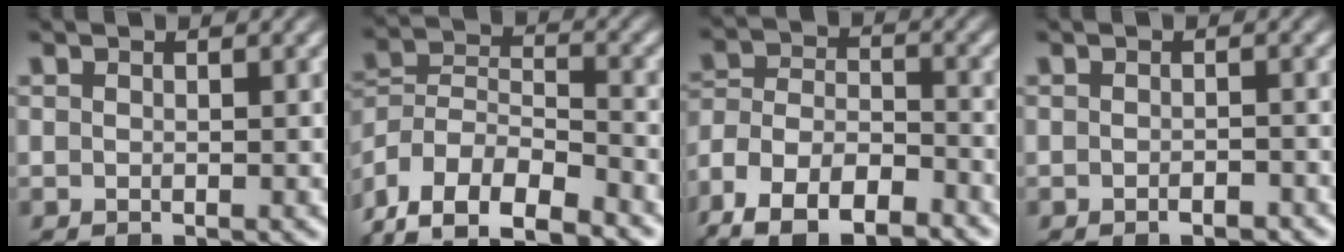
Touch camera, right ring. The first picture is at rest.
{"total": 11.1, "force": [-4.7, 8.6, 5.2], "torque": [-0.129, -0.049, -0.075]}
{"total": 10.3, "force": [-5.1, 7.5, 4.8], "torque": [-0.113, -0.041, -0.077]}
{"total": 1.2, "force": [-1.1, 0.1, 0.4], "torque": [-0.007, 0.000, -0.018]}